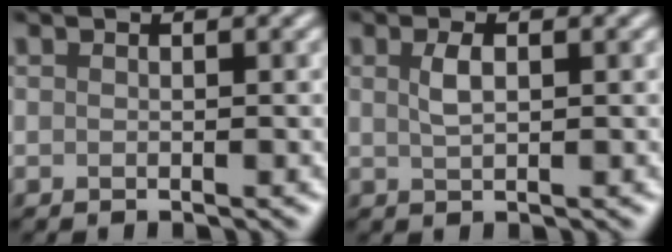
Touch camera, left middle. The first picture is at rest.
{"total": 1.7, "force": [0.5, 0.7, 1.5], "torque": [-0.034, 0.001, 0.012]}